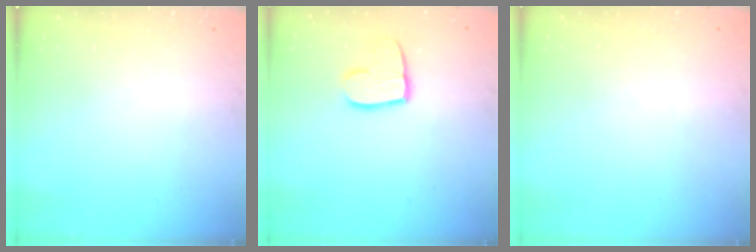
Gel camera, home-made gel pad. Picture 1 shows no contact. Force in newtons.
{"total": 8.9, "press": 8.9, "slide": 0.4}
{"total": 0.0}